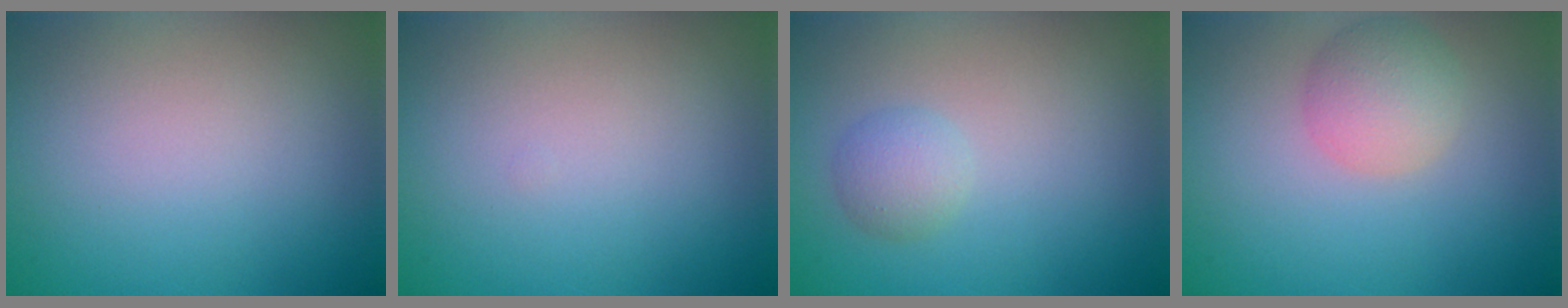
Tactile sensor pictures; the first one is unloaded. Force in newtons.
{"total": 0.0}
{"total": 1.9, "press": 1.9, "slide": 0.1}
{"total": 3.4, "press": 3.4, "slide": 0.2}